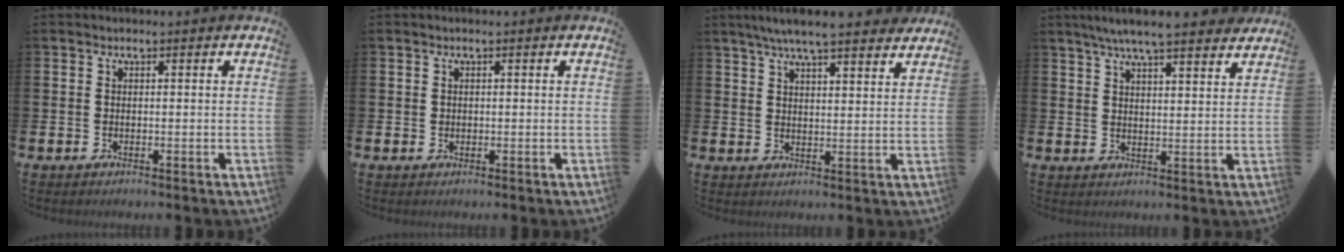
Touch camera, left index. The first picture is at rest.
{"total": 0.7, "force": [0.3, 0.6, 0.1], "torque": [0.002, 0.004, 0.004]}
{"total": 6.5, "force": [6.0, 0.4, 2.4], "torque": [-0.059, -0.022, 0.107]}
{"total": 6.6, "force": [6.2, 0.3, 2.4], "torque": [-0.059, -0.024, 0.109]}